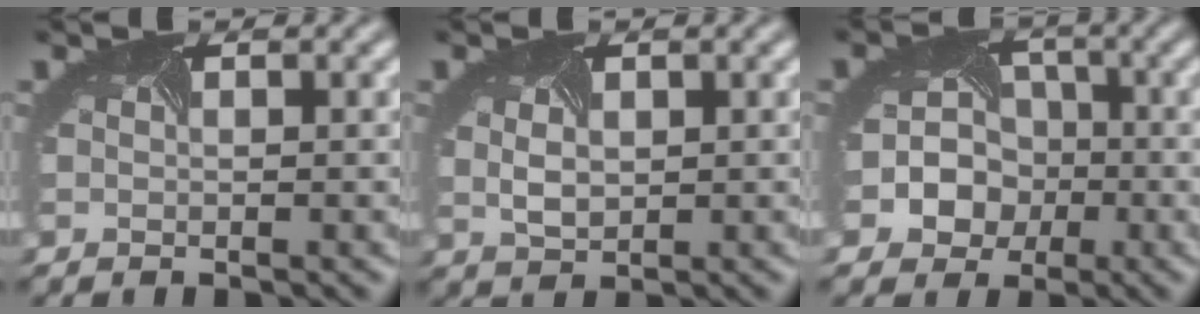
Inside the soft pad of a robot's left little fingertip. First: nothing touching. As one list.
[{"total": 1.8, "force": [0.4, 1.3, 1.2], "torque": [-0.032, -0.006, 0.014]}, {"total": 7.2, "force": [-1.9, 6.5, 2.6], "torque": [-0.044, 0.004, -0.052]}]